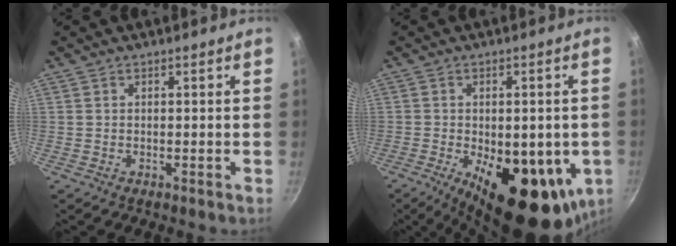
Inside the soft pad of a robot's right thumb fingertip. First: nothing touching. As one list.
[{"total": 20.1, "force": [-5.2, 9.3, 17.0], "torque": [-0.205, -0.016, -0.059]}]